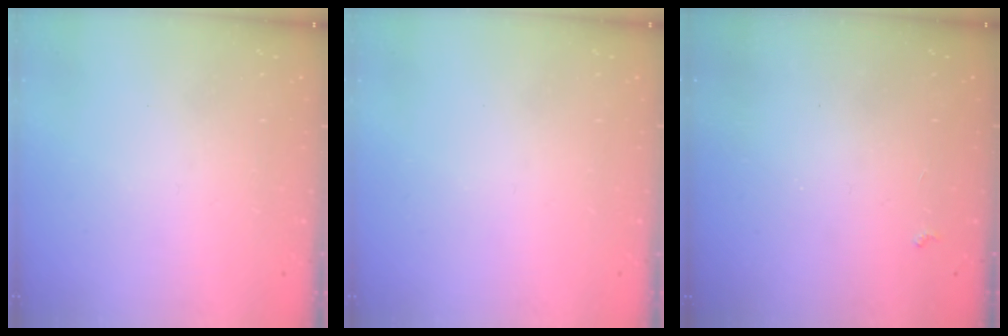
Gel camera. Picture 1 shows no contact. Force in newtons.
{"total": 0.0}
{"total": 2.9, "press": 2.9, "slide": 0.5}